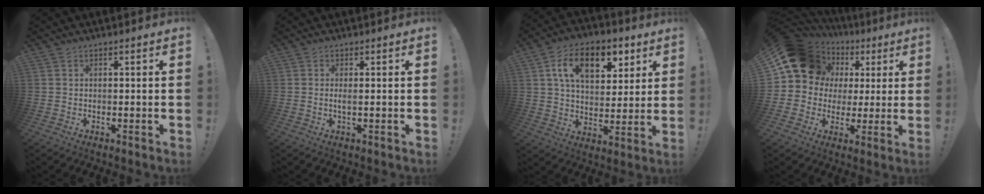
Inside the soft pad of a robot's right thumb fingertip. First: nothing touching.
{"total": 1.5, "force": [0.2, 0.0, 1.5], "torque": [-0.016, -0.007, 0.001]}
{"total": 15.5, "force": [6.8, 9.3, 10.4], "torque": [-0.157, -0.016, 0.119]}
{"total": 16.0, "force": [6.1, 13.2, 6.8], "torque": [-0.098, -0.032, 0.134]}